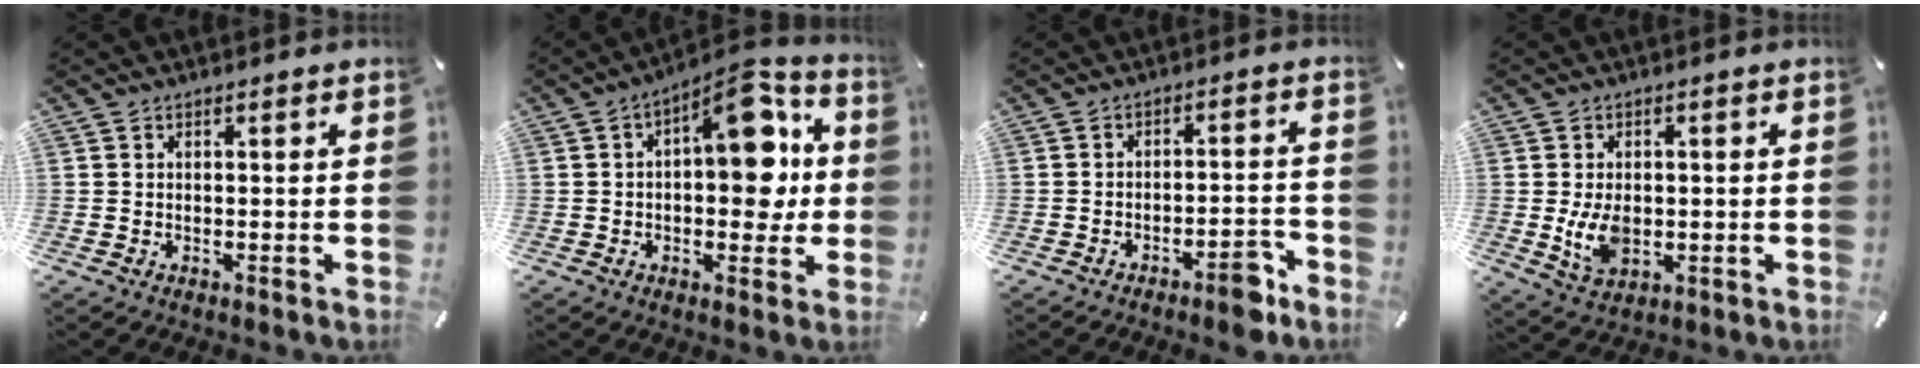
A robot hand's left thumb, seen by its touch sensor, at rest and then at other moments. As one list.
[{"total": 14.6, "force": [3.0, 7.8, 12.0], "torque": [-0.138, -0.032, 0.048]}, {"total": 6.7, "force": [-4.6, 2.2, 4.3], "torque": [-0.060, 0.026, -0.077]}, {"total": 6.8, "force": [-0.5, 4.7, 5.0], "torque": [-0.112, -0.006, -0.012]}]